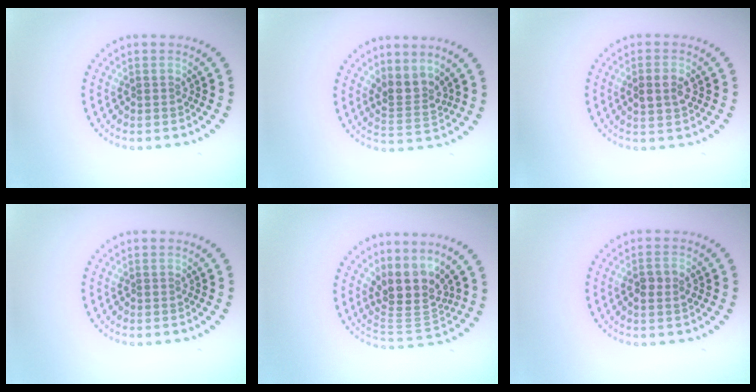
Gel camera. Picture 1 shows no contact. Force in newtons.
{"total": 2.7, "press": 1.9, "slide": 1.9}
{"total": 2.2, "press": 2.2, "slide": 0.4}
{"total": 0.0}
{"total": 4.3, "press": 3.4, "slide": 2.7}
{"total": 1.8, "press": 1.7, "slide": 0.4}